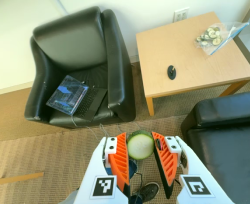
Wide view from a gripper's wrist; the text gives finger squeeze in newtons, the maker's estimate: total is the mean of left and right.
{"total": 10.6, "left": 10.7, "right": 10.6}